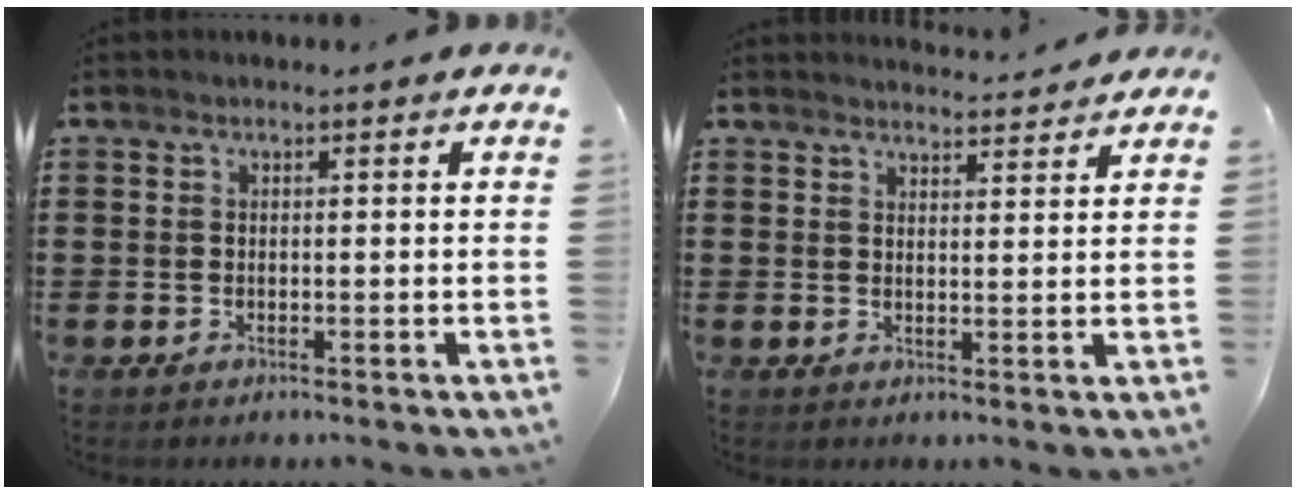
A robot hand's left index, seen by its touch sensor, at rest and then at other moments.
{"total": 2.8, "force": [2.8, 0.1, 0.2], "torque": [-0.004, -0.013, 0.050]}